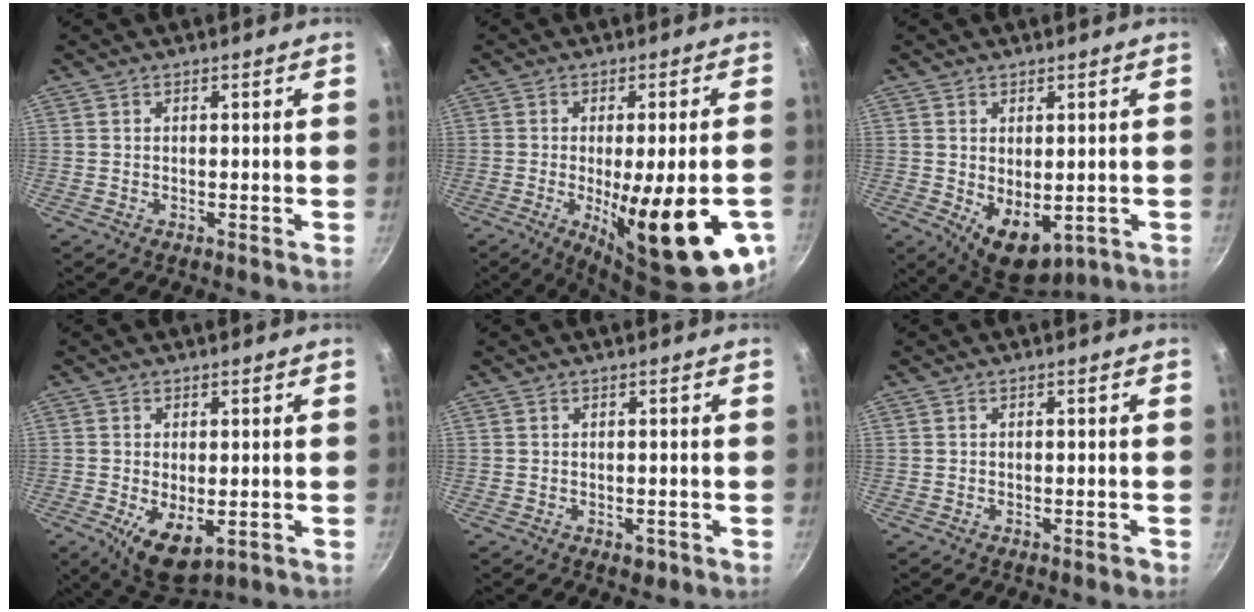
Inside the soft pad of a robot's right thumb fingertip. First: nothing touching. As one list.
[{"total": 23.4, "force": [-7.1, 7.4, 21.1], "torque": [-0.248, -0.010, -0.075]}, {"total": 9.3, "force": [-2.0, 5.3, 7.4], "torque": [-0.097, -0.007, -0.007]}, {"total": 8.9, "force": [-2.6, 4.6, 7.1], "torque": [-0.115, -0.013, -0.030]}, {"total": 1.5, "force": [-0.7, 1.0, 0.9], "torque": [-0.002, 0.002, -0.005]}, {"total": 0.7, "force": [-0.5, 0.3, 0.4], "torque": [-0.006, 0.002, -0.008]}]